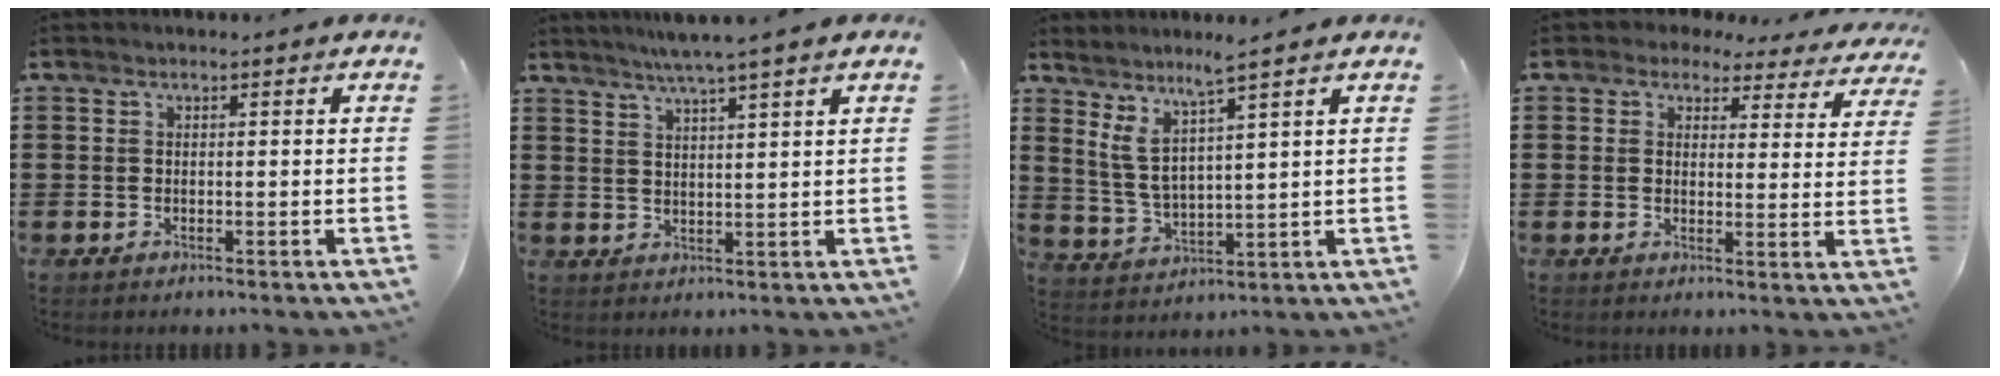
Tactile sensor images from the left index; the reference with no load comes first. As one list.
[{"total": 4.1, "force": [3.4, -0.8, 2.1], "torque": [-0.049, -0.014, 0.058]}, {"total": 4.9, "force": [3.1, 0.3, 3.7], "torque": [-0.093, -0.022, 0.046]}, {"total": 3.1, "force": [2.8, 1.3, 0.6], "torque": [-0.023, -0.015, 0.045]}]